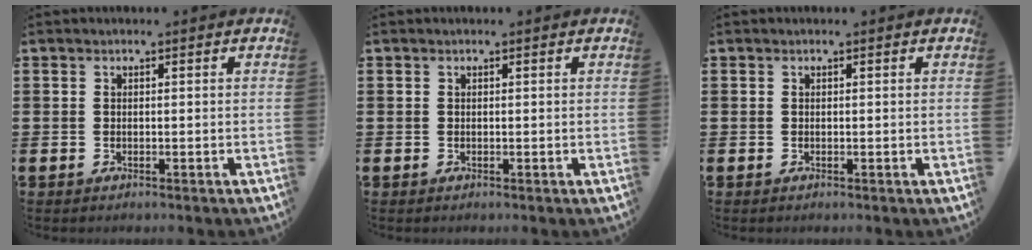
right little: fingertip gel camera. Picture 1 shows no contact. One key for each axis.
{"total": 0.0}
{"total": 0.0}